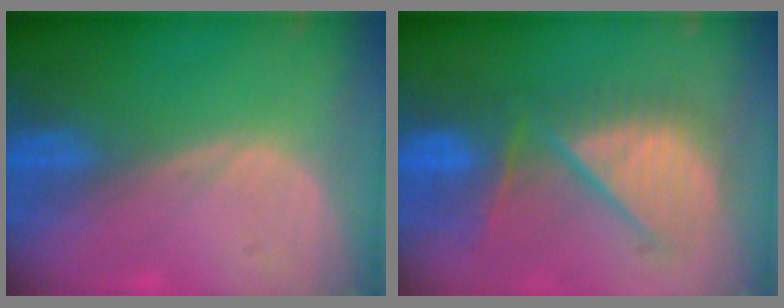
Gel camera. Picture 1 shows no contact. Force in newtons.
{"total": 9.7, "press": 9.3, "slide": 3.0}